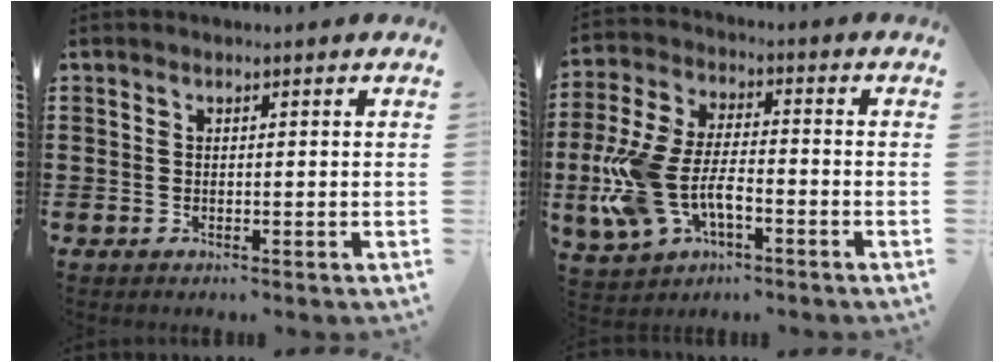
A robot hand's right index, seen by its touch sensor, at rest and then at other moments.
{"total": 10.5, "force": [-3.2, 5.7, 8.2], "torque": [-0.208, -0.007, -0.063]}